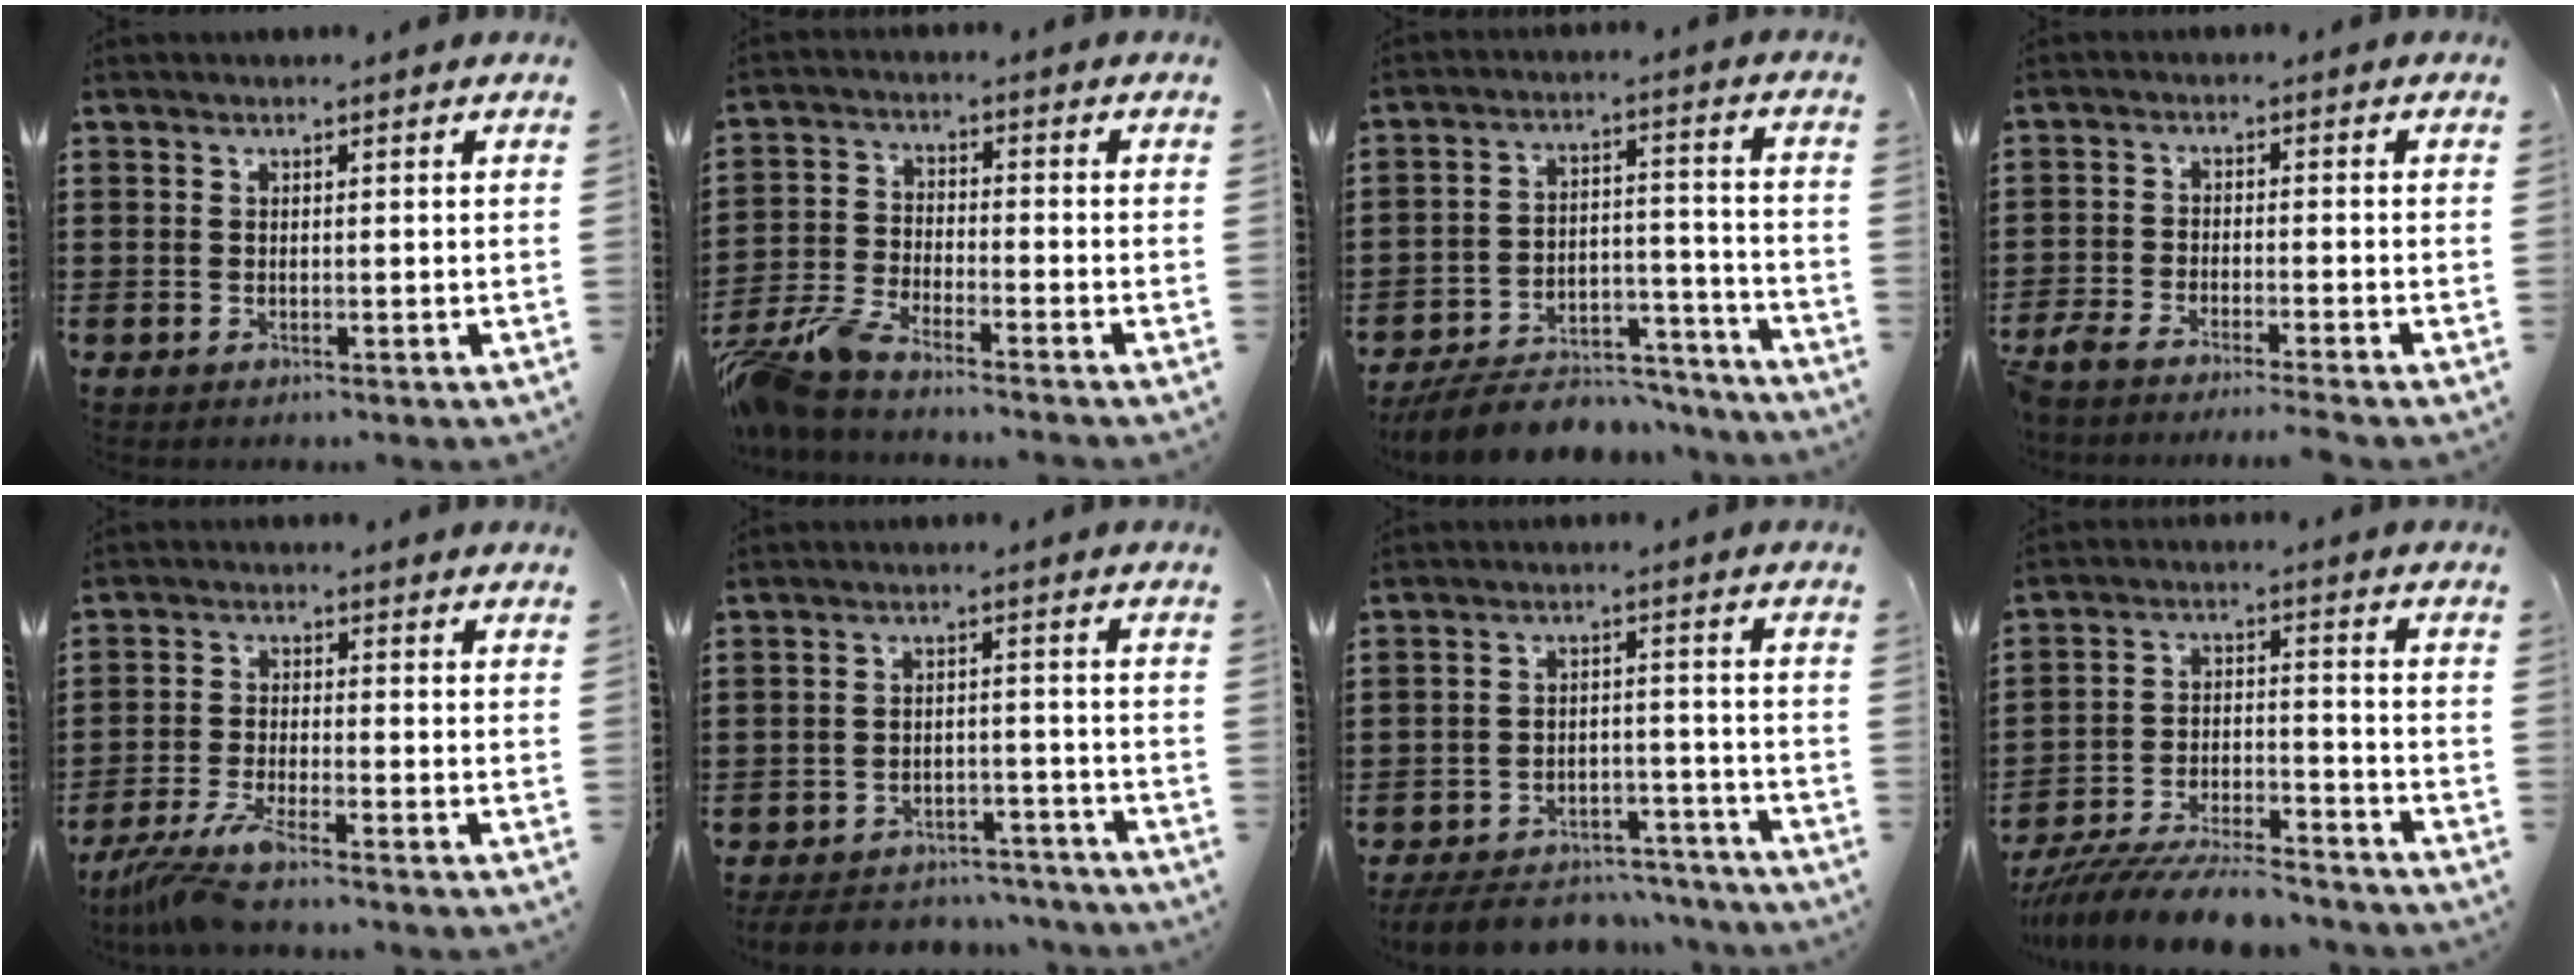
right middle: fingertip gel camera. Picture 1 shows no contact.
{"total": 6.2, "force": [-5.6, 0.5, 2.5], "torque": [-0.089, -0.018, -0.118]}
{"total": 8.2, "force": [-7.6, 1.9, 2.4], "torque": [-0.039, 0.024, -0.145]}
{"total": 3.5, "force": [-3.4, -0.2, 0.9], "torque": [-0.039, -0.009, -0.076]}
{"total": 5.5, "force": [-4.7, -0.2, 2.9], "torque": [-0.082, -0.026, -0.097]}
{"total": 4.9, "force": [-4.8, 0.9, 0.5], "torque": [-0.013, 0.007, -0.099]}
{"total": 6.5, "force": [-6.2, 1.3, 1.2], "torque": [-0.024, 0.013, -0.124]}
{"total": 9.1, "force": [-8.6, 1.0, 2.9], "torque": [-0.050, 0.014, -0.164]}